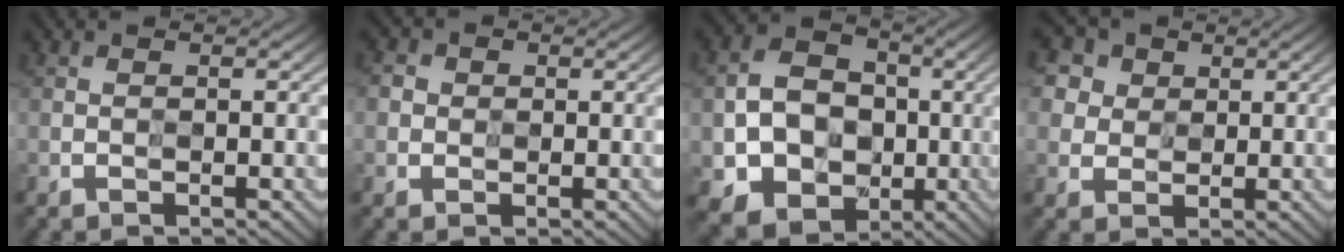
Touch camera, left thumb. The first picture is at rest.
{"total": 2.7, "force": [0.5, 2.5, 0.5], "torque": [-0.022, -0.002, 0.006]}
{"total": 9.0, "force": [-0.9, 7.8, 4.2], "torque": [-0.090, -0.002, -0.024]}
{"total": 7.7, "force": [4.7, 5.5, 2.6], "torque": [-0.108, 0.021, 0.081]}